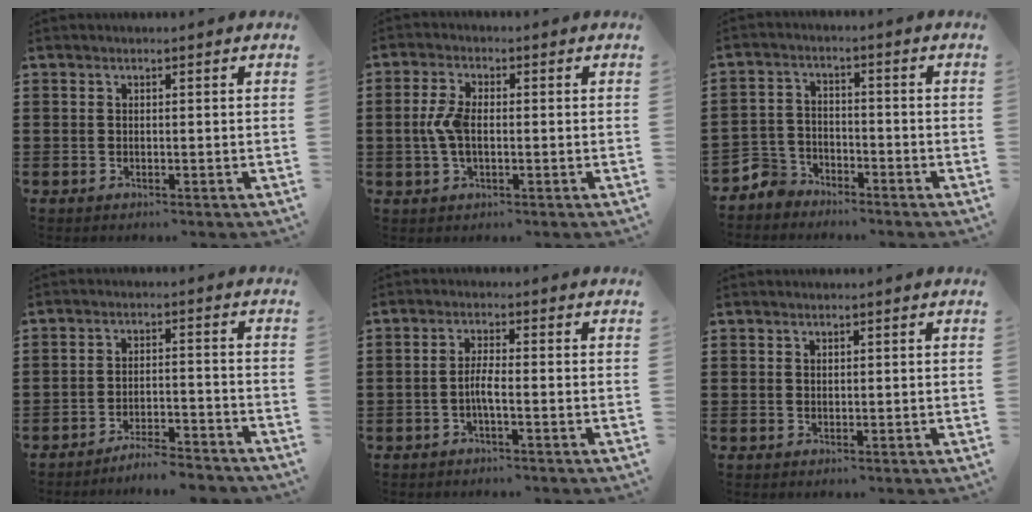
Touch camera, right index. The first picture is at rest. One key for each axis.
{"total": 4.9, "fx": -0.3, "fy": 2.3, "fz": 4.3, "tx": -0.111, "ty": -0.005, "tz": -0.014}
{"total": 4.5, "fx": -4.1, "fy": 1.9, "fz": 0.2, "tx": -0.028, "ty": 0.003, "tz": -0.089}
{"total": 4.4, "fx": -4.3, "fy": -0.1, "fz": 0.8, "tx": -0.016, "ty": 0.002, "tz": -0.089}
{"total": 2.7, "fx": -1.1, "fy": 0.3, "fz": 2.4, "tx": -0.052, "ty": -0.002, "tz": -0.023}
{"total": 0.6, "fx": 0.4, "fy": 0.5, "fz": 0.1, "tx": -0.004, "ty": 0.002, "tz": 0.008}